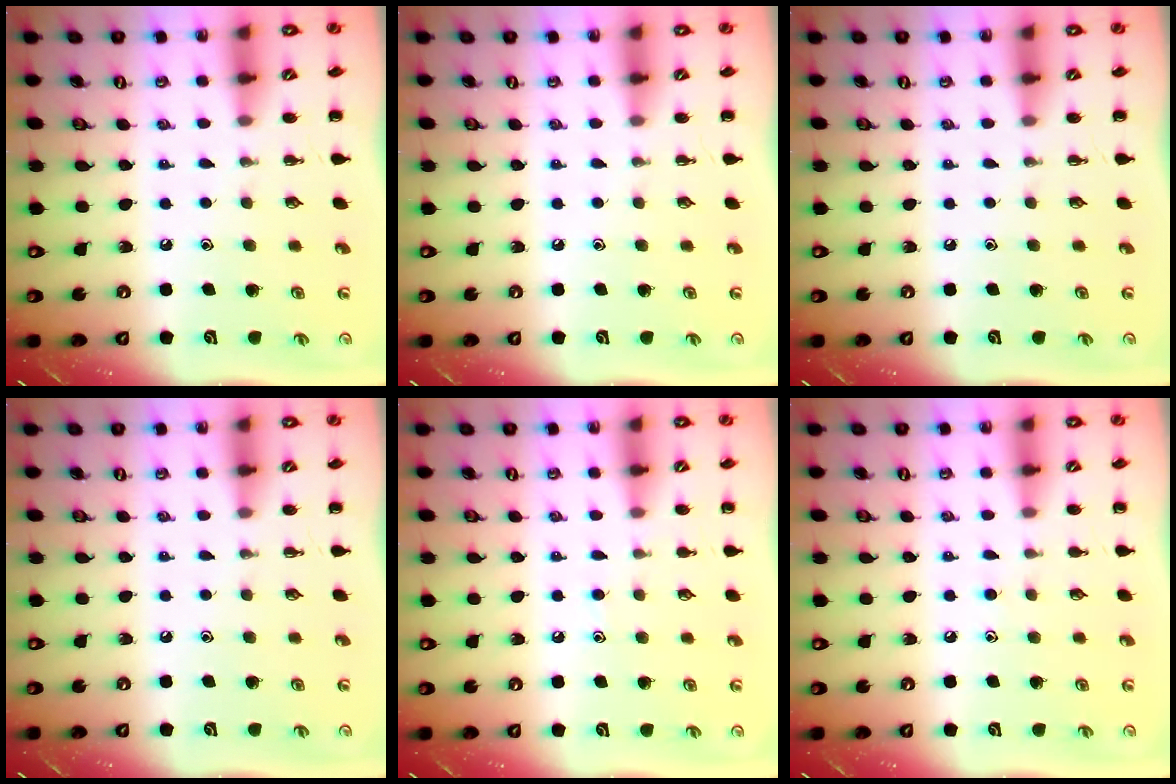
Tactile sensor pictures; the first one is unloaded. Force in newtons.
{"total": 0.0}
{"total": 0.0}
{"total": 0.0}
{"total": 5.4, "press": 4.9, "slide": 2.2}
{"total": 4.7, "press": 4.3, "slide": 1.8}